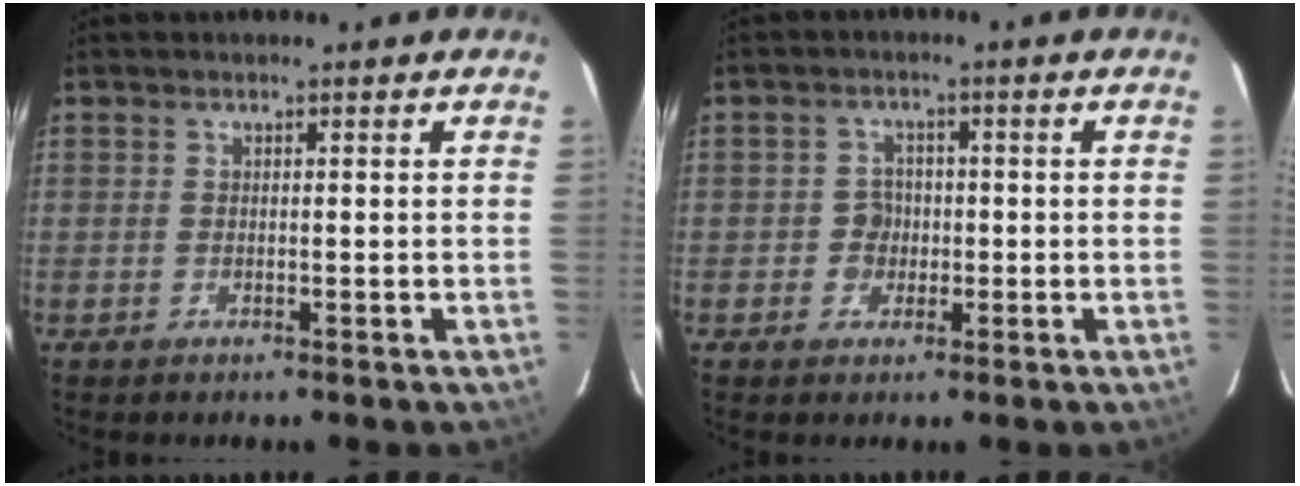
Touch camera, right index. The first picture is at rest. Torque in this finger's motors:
{"motor_torque": [0.19, 0.13, 0.05, 0.01]}